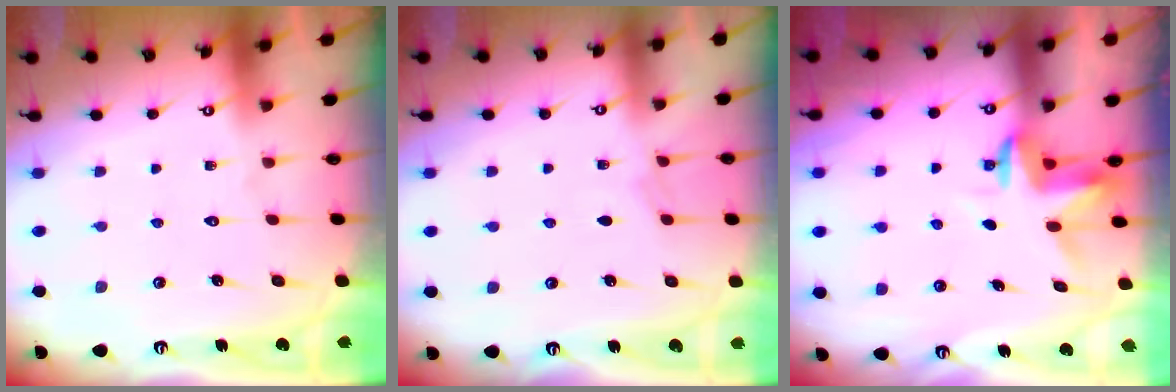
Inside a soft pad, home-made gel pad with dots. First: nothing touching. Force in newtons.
{"total": 1.5, "press": 1.4, "slide": 0.3}
{"total": 3.5, "press": 3.5, "slide": 0.2}